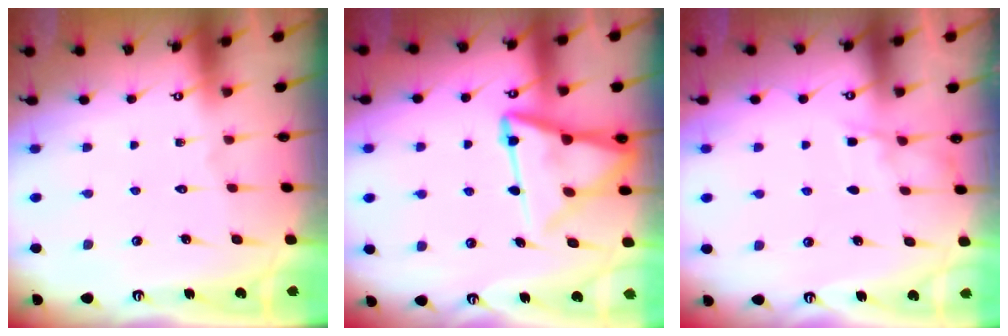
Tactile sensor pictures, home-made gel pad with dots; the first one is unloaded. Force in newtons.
{"total": 14.9, "press": 14.8, "slide": 1.5}
{"total": 4.6, "press": 4.6, "slide": 0.6}